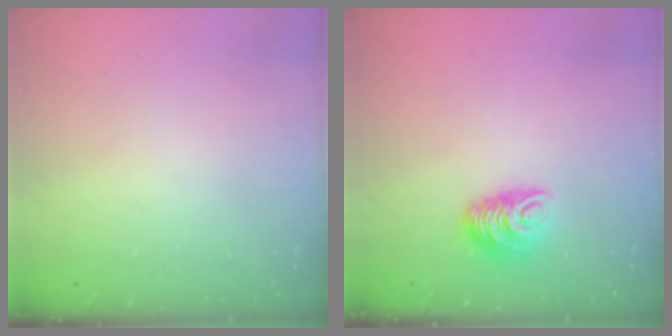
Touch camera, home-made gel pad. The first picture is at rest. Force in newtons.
{"total": 7.9, "press": 7.8, "slide": 0.6}